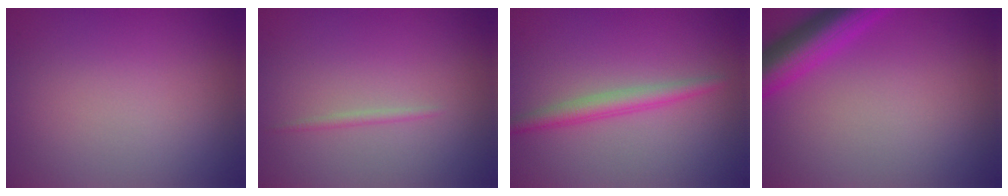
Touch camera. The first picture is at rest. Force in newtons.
{"total": 0.7, "press": 0.7, "slide": 0.1}
{"total": 2.3, "press": 2.3, "slide": 0.1}
{"total": 5.3, "press": 5.3, "slide": 0.3}